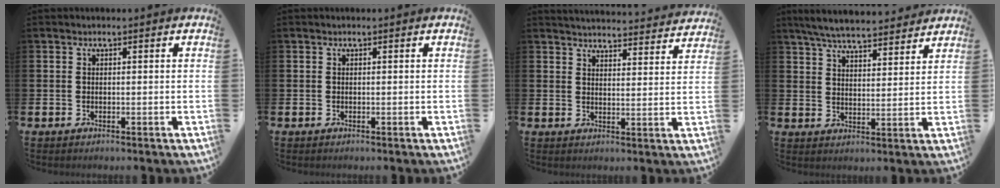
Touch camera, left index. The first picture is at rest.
{"total": 0.0}
{"total": 4.5, "force": [4.5, 0.2, 0.1], "torque": [-0.002, -0.038, 0.077]}
{"total": 6.4, "force": [6.1, 0.7, 1.5], "torque": [-0.047, -0.031, 0.109]}